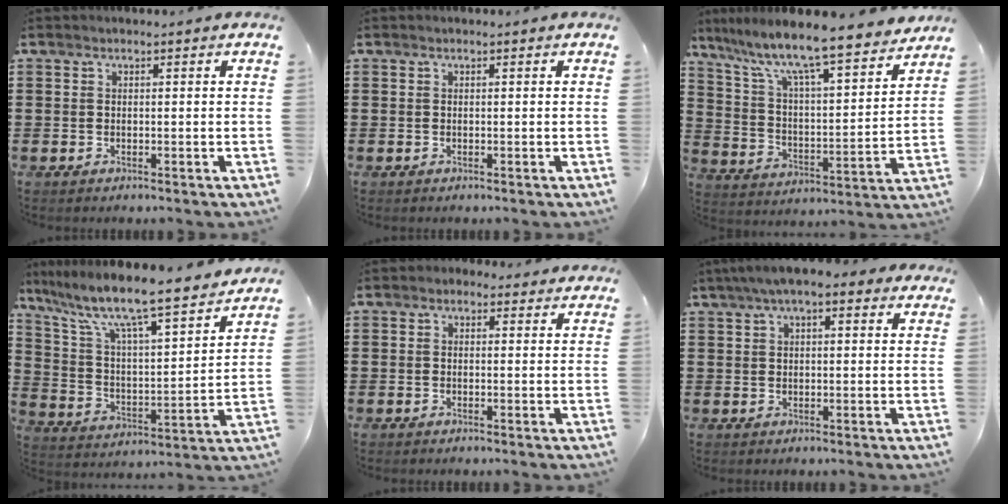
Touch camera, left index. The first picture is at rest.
{"total": 0.0}
{"total": 8.8, "force": [7.6, 0.2, 4.4], "torque": [-0.117, -0.060, 0.123]}
{"total": 8.8, "force": [7.6, 0.2, 4.5], "torque": [-0.122, -0.062, 0.120]}
{"total": 1.2, "force": [0.1, 1.1, 0.4], "torque": [-0.011, 0.006, 0.000]}
{"total": 4.3, "force": [2.6, 1.3, 3.2], "torque": [-0.067, 0.008, 0.044]}